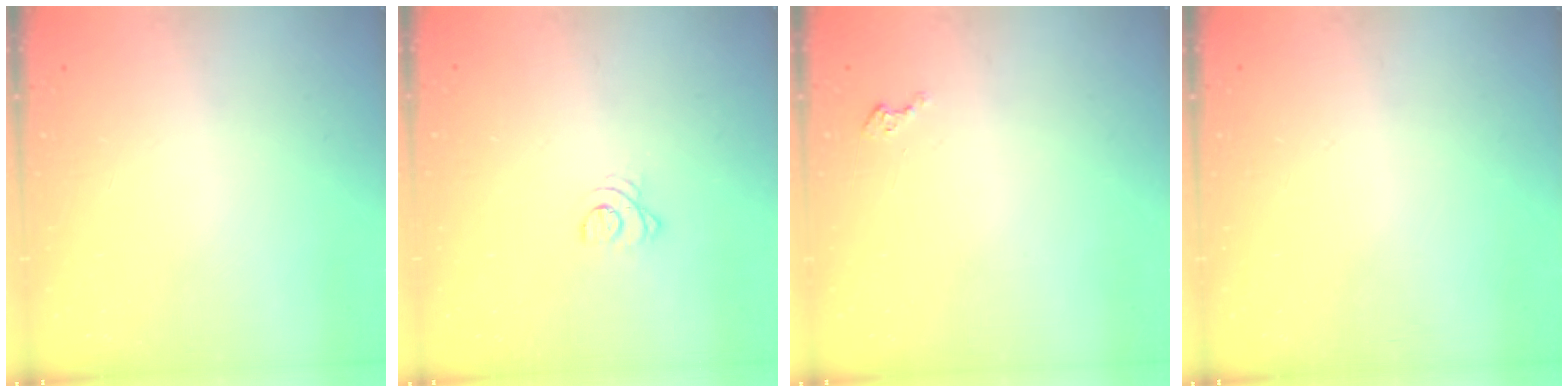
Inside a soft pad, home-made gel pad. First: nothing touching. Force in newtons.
{"total": 2.4, "press": 2.4, "slide": 0.3}
{"total": 1.6, "press": 1.5, "slide": 0.2}
{"total": 0.0}